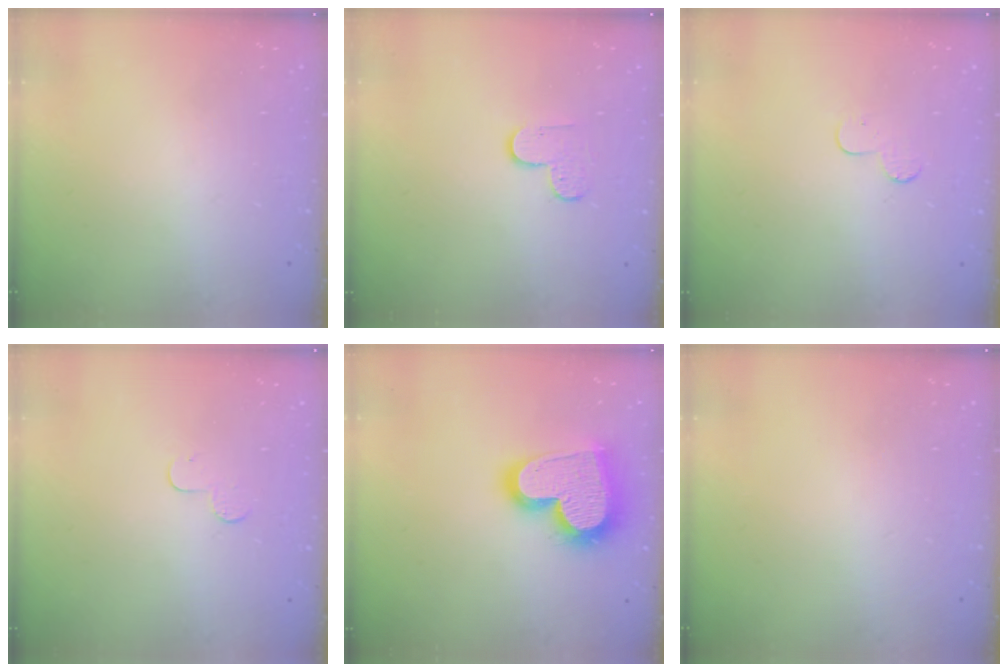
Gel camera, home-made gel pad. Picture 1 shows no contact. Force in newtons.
{"total": 3.7, "press": 3.7, "slide": 0.4}
{"total": 4.4, "press": 4.4, "slide": 0.4}
{"total": 3.9, "press": 3.9, "slide": 0.4}
{"total": 21.5, "press": 21.4, "slide": 1.5}
{"total": 0.0}